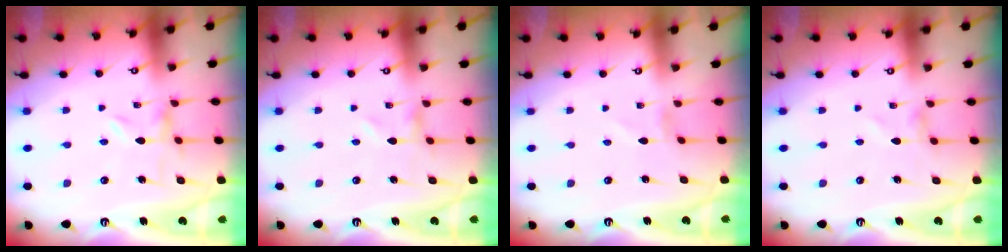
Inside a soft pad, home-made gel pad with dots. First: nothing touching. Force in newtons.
{"total": 0.0}
{"total": 1.1, "press": 1.1, "slide": 0.1}
{"total": 0.0}